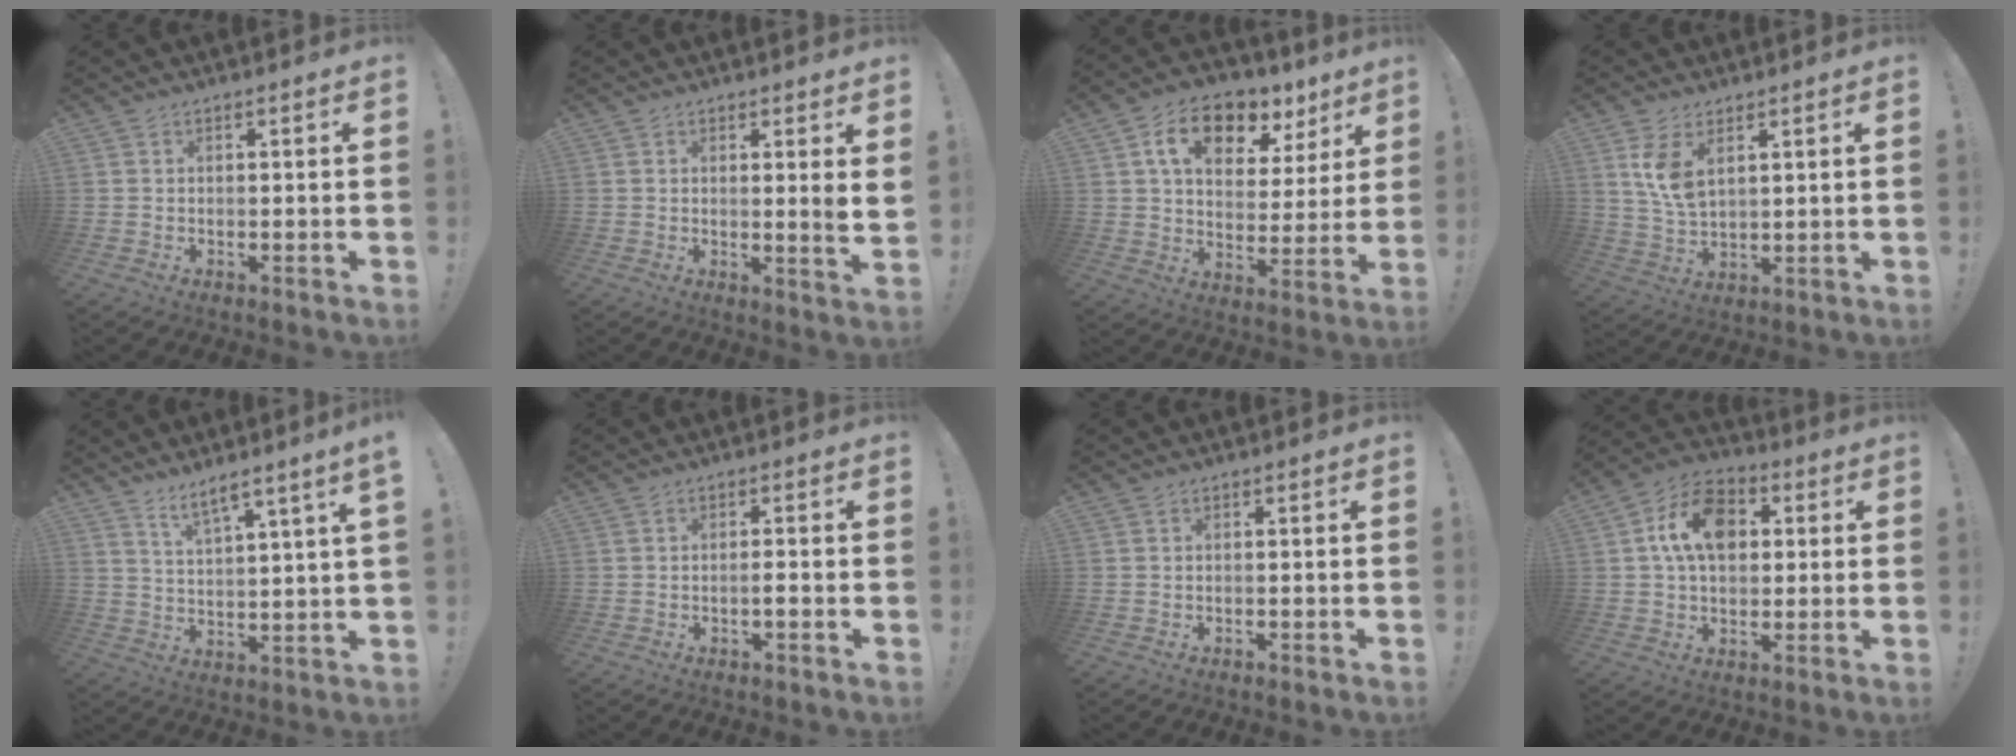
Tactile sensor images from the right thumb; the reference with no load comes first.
{"total": 3.4, "force": [1.8, -0.5, 2.8], "torque": [-0.029, -0.024, 0.024]}
{"total": 14.3, "force": [7.9, 8.5, 8.3], "torque": [-0.125, -0.034, 0.142]}
{"total": 8.1, "force": [4.1, 4.3, 5.6], "torque": [-0.105, -0.022, 0.073]}
{"total": 6.6, "force": [5.3, -0.3, 3.9], "torque": [-0.060, -0.037, 0.085]}
{"total": 1.8, "force": [-1.1, 0.5, 1.4], "torque": [-0.019, 0.002, -0.018]}
{"total": 0.6, "force": [-0.6, 0.0, 0.0], "torque": [-0.005, 0.002, -0.010]}
{"total": 14.6, "force": [4.0, 10.3, 9.6], "torque": [-0.141, 0.001, 0.077]}